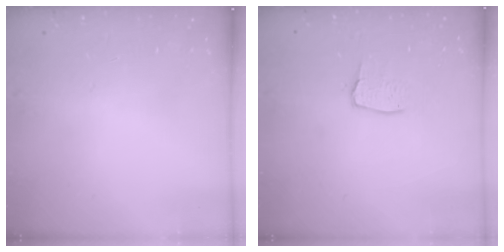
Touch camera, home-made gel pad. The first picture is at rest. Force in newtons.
{"total": 3.0, "press": 3.0, "slide": 0.2}